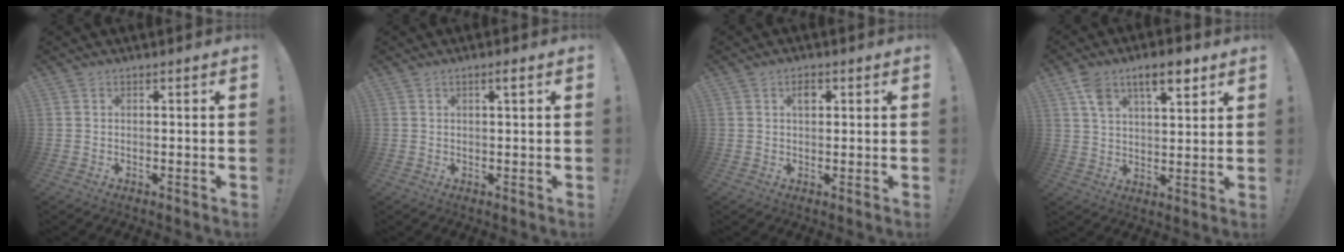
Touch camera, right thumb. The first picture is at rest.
{"total": 1.7, "force": [0.8, 0.1, 1.5], "torque": [-0.028, 0.000, 0.011]}
{"total": 2.8, "force": [1.0, 1.8, 1.9], "torque": [-0.011, -0.006, 0.010]}
{"total": 10.1, "force": [6.1, 4.7, 6.6], "torque": [-0.099, -0.018, 0.108]}